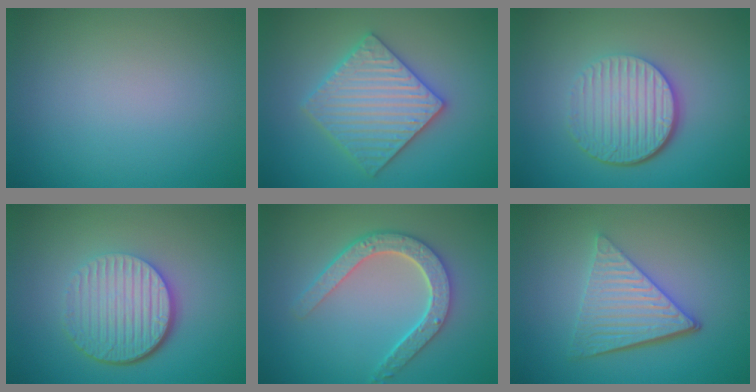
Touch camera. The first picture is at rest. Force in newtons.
{"total": 5.8, "press": 5.7, "slide": 1.1}
{"total": 6.0, "press": 4.2, "slide": 4.3}
{"total": 6.3, "press": 4.2, "slide": 4.6}
{"total": 4.7, "press": 3.8, "slide": 2.7}
{"total": 5.7, "press": 3.9, "slide": 4.1}